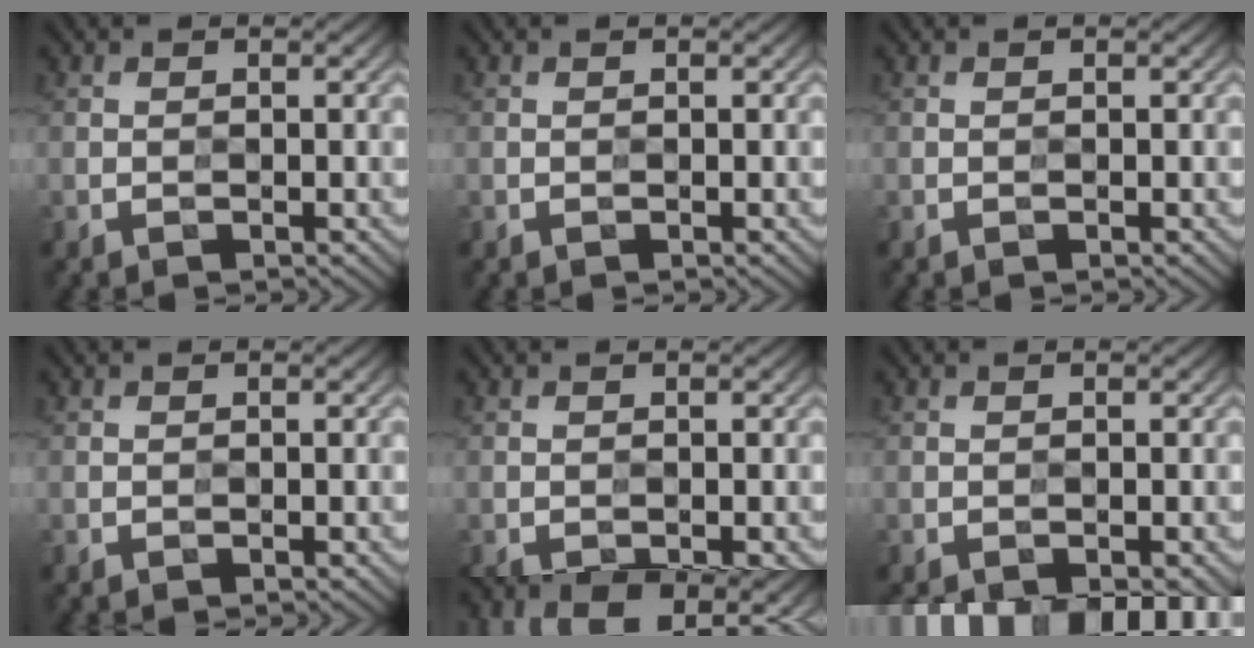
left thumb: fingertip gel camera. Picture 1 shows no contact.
{"total": 0.7, "force": [0.4, -0.3, -0.4], "torque": [0.006, 0.003, 0.005]}
{"total": 0.0}
{"total": 0.0}
{"total": 6.1, "force": [-4.4, 2.5, 3.4], "torque": [-0.068, -0.037, -0.040]}
{"total": 3.3, "force": [-2.2, 1.5, 1.8], "torque": [-0.028, -0.017, -0.026]}